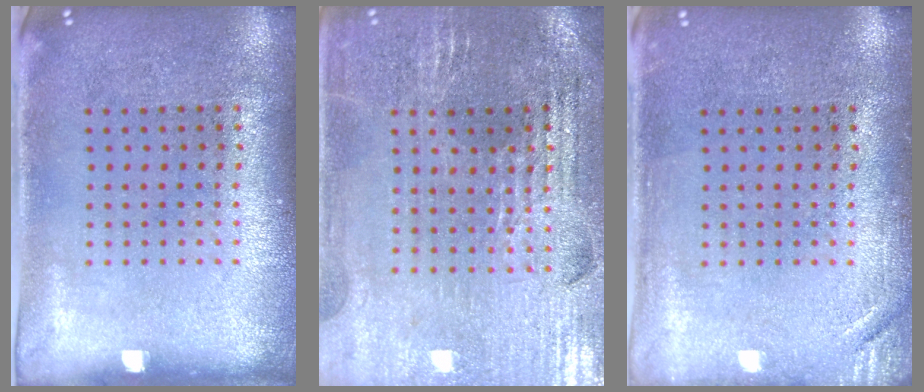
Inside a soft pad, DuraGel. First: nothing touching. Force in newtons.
{"total": 2.8, "press": 2.8, "slide": 0.4}
{"total": 1.5, "press": 1.5, "slide": 0.3}